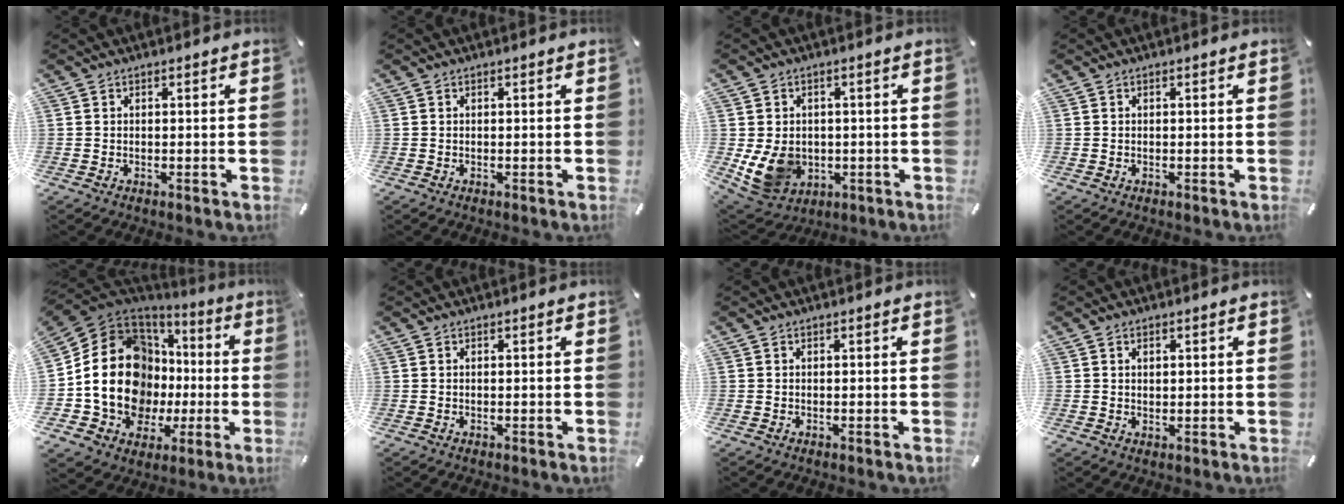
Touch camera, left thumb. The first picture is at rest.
{"total": 0.0}
{"total": 9.6, "force": [-1.0, 8.2, 4.8], "torque": [-0.103, 0.000, -0.015]}
{"total": 0.0}
{"total": 20.0, "force": [-0.1, 16.0, 12.1], "torque": [-0.251, -0.014, 0.013]}
{"total": 0.0}
{"total": 0.0}
{"total": 1.5, "force": [0.6, 1.0, 0.9], "torque": [-0.011, 0.000, 0.010]}